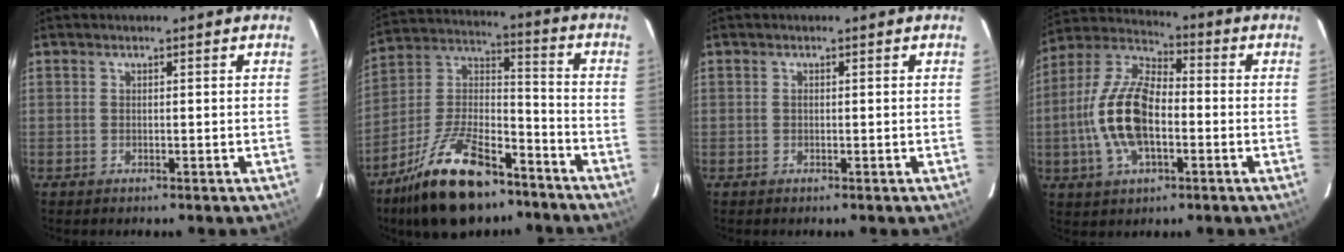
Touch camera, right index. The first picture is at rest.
{"total": 20.4, "force": [-13.5, 8.7, 12.6], "torque": [-0.247, 0.011, -0.230]}
{"total": 0.0}
{"total": 15.0, "force": [-2.8, 7.0, 13.0], "torque": [-0.273, 0.008, -0.058]}